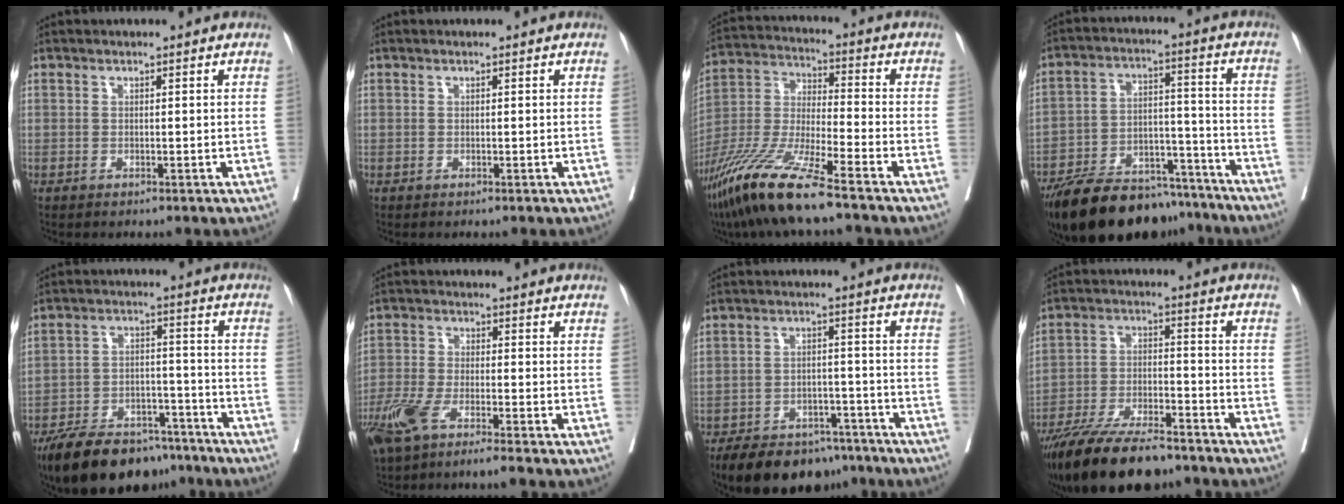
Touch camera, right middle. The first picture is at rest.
{"total": 0.0}
{"total": 15.1, "force": [-10.6, 0.4, 10.7], "torque": [-0.232, -0.037, -0.203]}
{"total": 19.6, "force": [-16.6, 6.9, 7.6], "torque": [-0.131, 0.010, -0.259]}
{"total": 15.8, "force": [-12.9, 6.6, 6.2], "torque": [-0.103, 0.012, -0.201]}
{"total": 7.3, "force": [-4.9, 0.8, 5.4], "torque": [-0.113, -0.012, -0.097]}
{"total": 14.1, "force": [-11.3, 6.5, 5.4], "torque": [-0.085, 0.003, -0.163]}
{"total": 16.0, "force": [-13.6, 2.9, 7.8], "torque": [-0.152, -0.019, -0.235]}